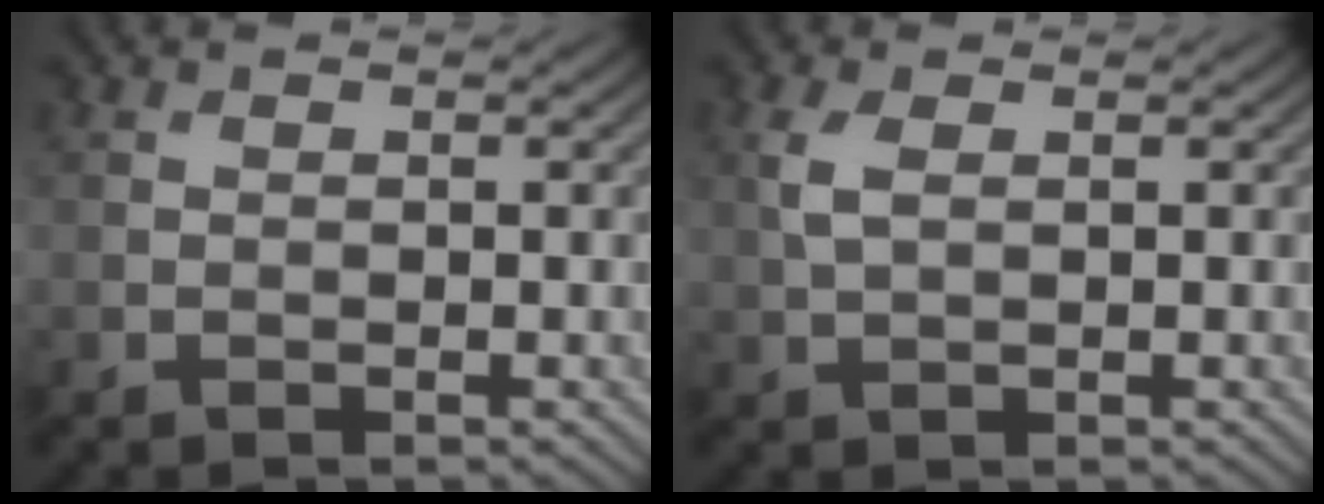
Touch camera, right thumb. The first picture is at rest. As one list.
[{"total": 2.6, "force": [0.7, 1.3, 2.1], "torque": [-0.060, 0.003, 0.016]}]